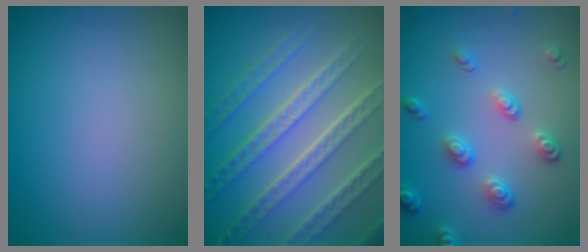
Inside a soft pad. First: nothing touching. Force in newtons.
{"total": 7.9, "press": 5.5, "slide": 5.7}
{"total": 3.7, "press": 2.8, "slide": 2.3}